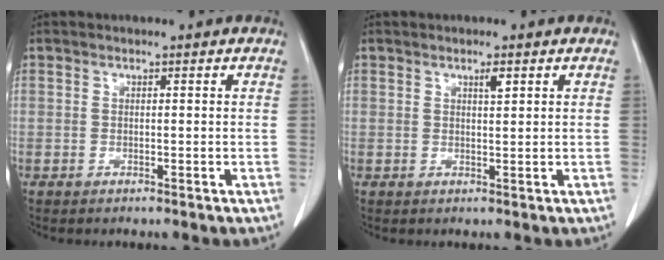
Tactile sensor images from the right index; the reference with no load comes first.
{"total": 1.4, "force": [0.8, 0.2, 1.1], "torque": [-0.022, -0.003, 0.013]}